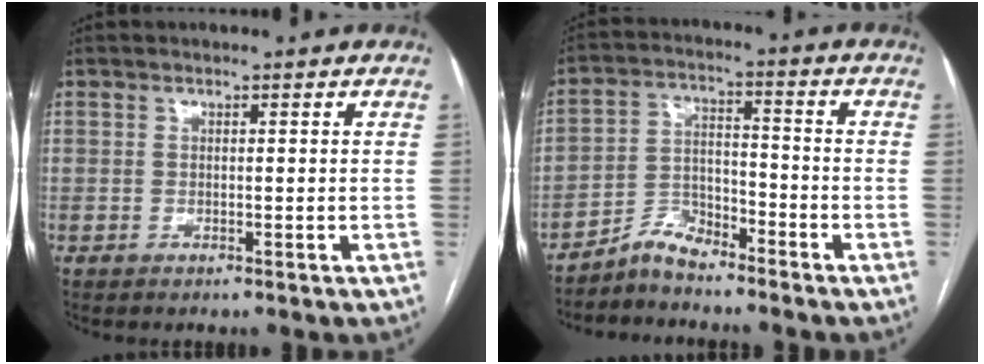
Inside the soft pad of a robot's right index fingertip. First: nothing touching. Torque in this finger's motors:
{"motor_torque": [-1.86, -0.29, -1.05, -0.21]}